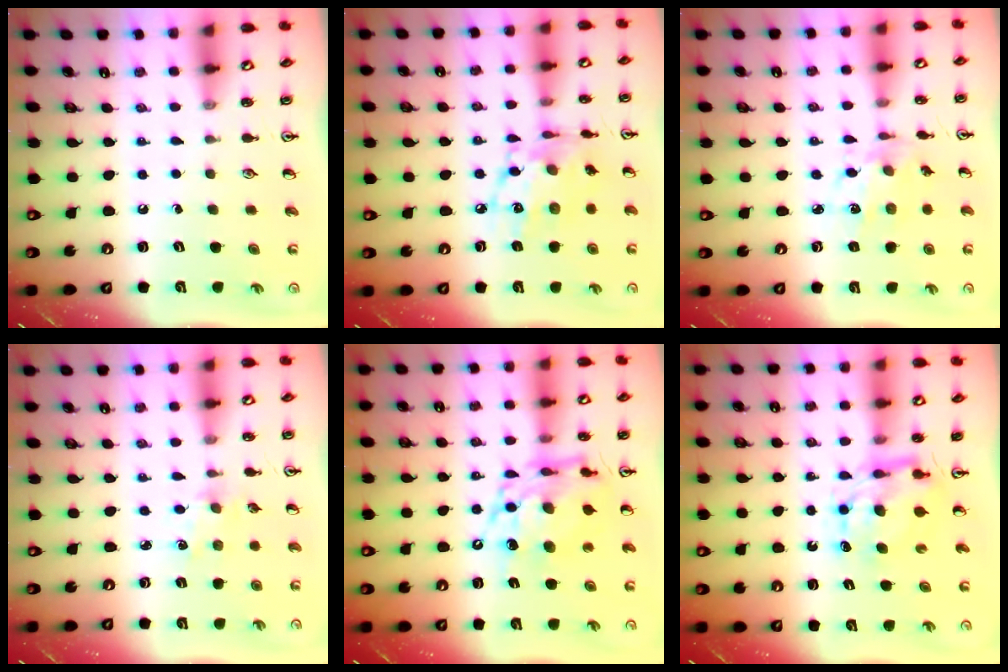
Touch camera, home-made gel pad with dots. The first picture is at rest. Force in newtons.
{"total": 13.8, "press": 13.7, "slide": 0.8}
{"total": 6.8, "press": 6.7, "slide": 1.4}
{"total": 2.9, "press": 2.8, "slide": 0.4}
{"total": 13.7, "press": 13.6, "slide": 1.2}
{"total": 7.9, "press": 7.9, "slide": 0.7}